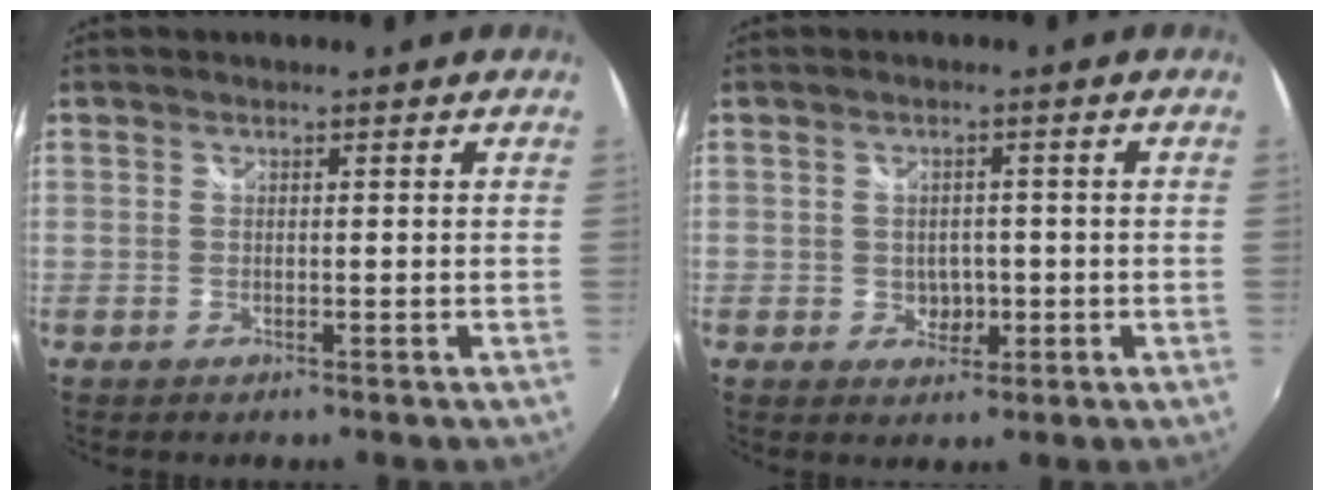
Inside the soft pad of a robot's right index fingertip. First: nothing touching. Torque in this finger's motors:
{"motor_torque": [-0.05, 0.01, 0.00, 0.00]}